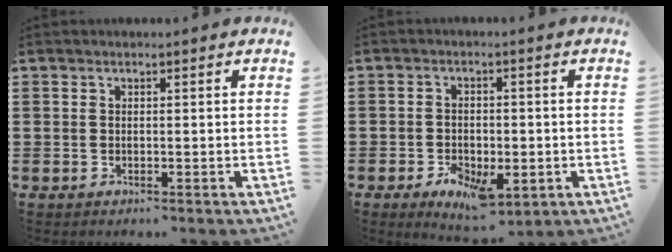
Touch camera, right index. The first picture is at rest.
{"total": 4.9, "force": [-2.1, 2.6, 3.5], "torque": [-0.059, 0.009, -0.035]}